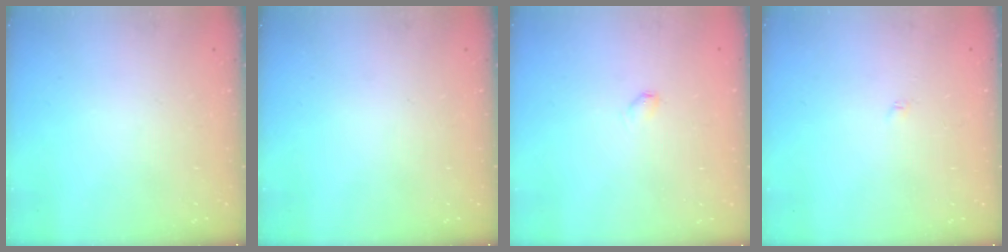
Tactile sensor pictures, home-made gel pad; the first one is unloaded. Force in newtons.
{"total": 0.0}
{"total": 2.7, "press": 2.7, "slide": 0.4}
{"total": 1.8, "press": 1.7, "slide": 0.3}